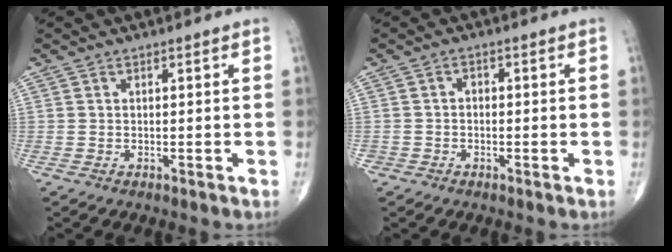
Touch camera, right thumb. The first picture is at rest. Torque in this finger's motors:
{"motor_torque": [-0.01, 0.04, -0.09, -0.10, -0.07]}